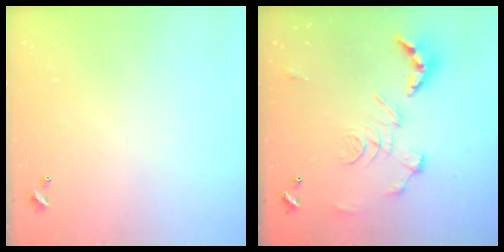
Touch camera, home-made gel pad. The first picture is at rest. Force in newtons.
{"total": 2.9, "press": 2.3, "slide": 1.7}